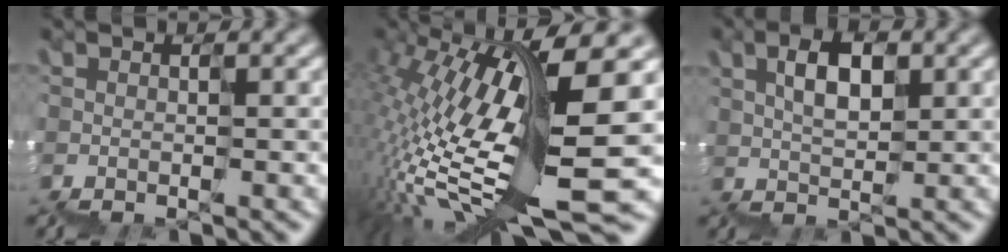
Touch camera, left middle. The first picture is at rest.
{"total": 13.4, "force": [0.9, 2.4, 13.2], "torque": [-0.244, 0.010, 0.032]}
{"total": 2.8, "force": [2.2, 0.9, 1.5], "torque": [-0.012, 0.015, 0.046]}